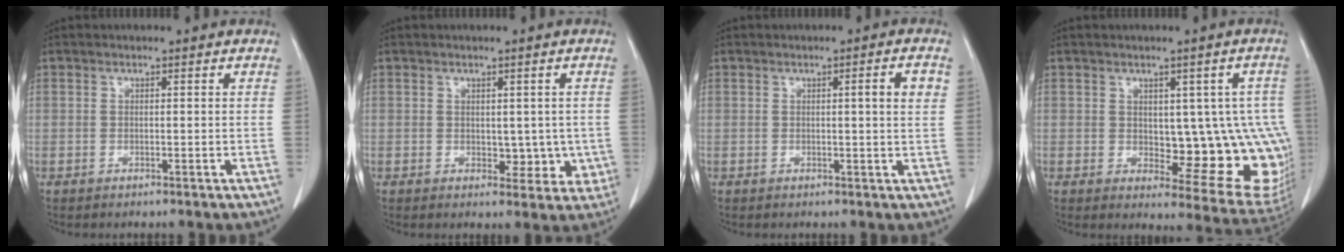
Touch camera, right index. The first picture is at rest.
{"total": 4.3, "force": [0.0, 3.0, 3.2], "torque": [-0.023, 0.000, 0.008]}
{"total": 3.2, "force": [0.8, -0.1, 3.1], "torque": [-0.042, 0.001, 0.010]}
{"total": 13.2, "force": [-0.3, 5.8, 11.9], "torque": [-0.103, 0.007, 0.011]}